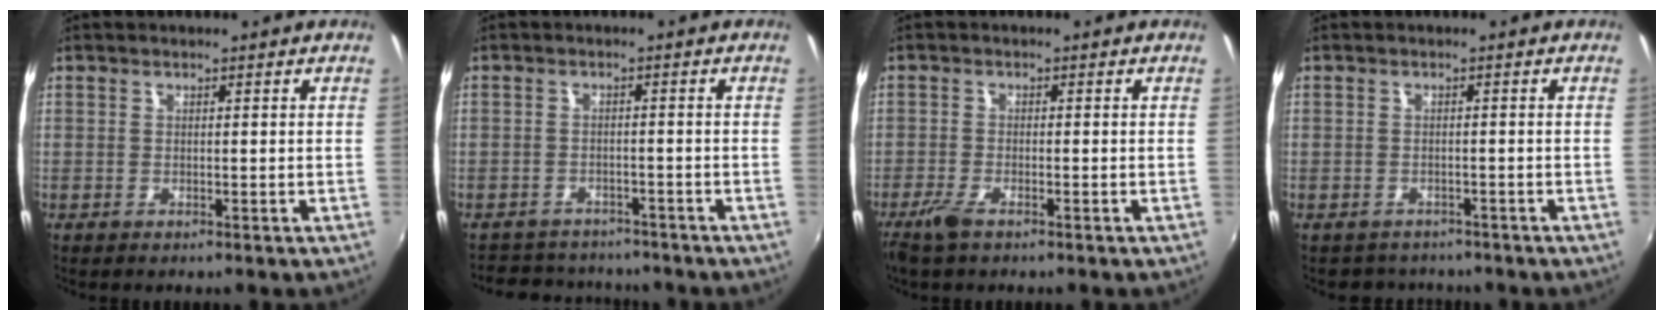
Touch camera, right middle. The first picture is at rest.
{"total": 8.5, "force": [-7.7, 3.2, 1.7], "torque": [-0.048, 0.014, -0.112]}
{"total": 3.4, "force": [-2.5, 0.8, 2.2], "torque": [-0.059, -0.008, -0.050]}
{"total": 3.9, "force": [-3.4, 1.9, 0.3], "torque": [-0.012, -0.005, -0.050]}